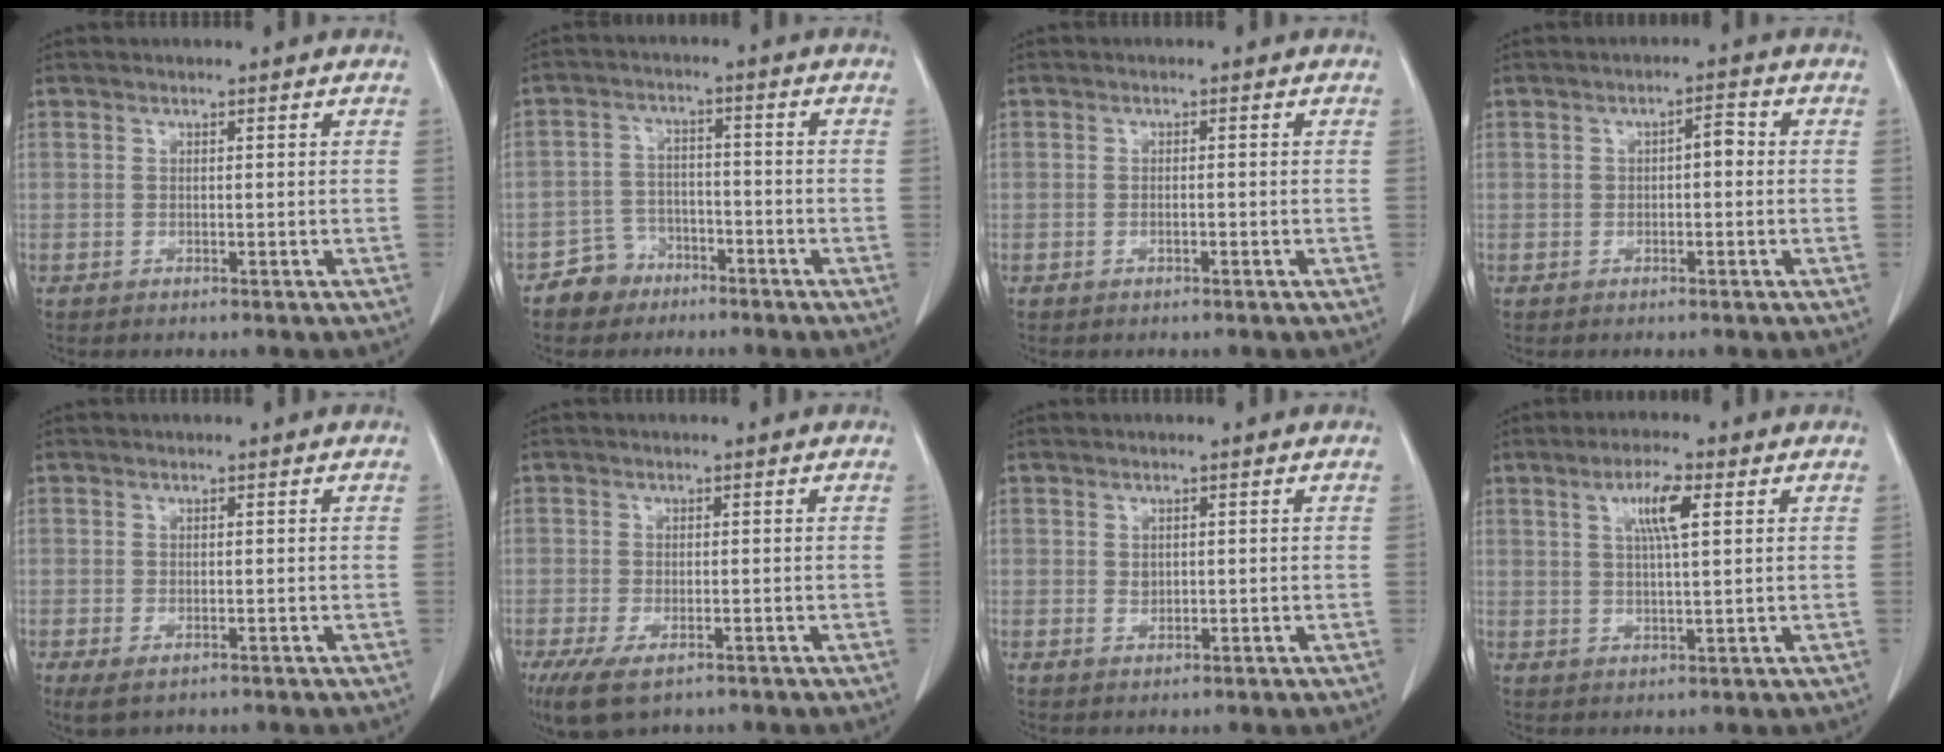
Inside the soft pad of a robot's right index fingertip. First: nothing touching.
{"total": 5.5, "force": [-3.7, 4.0, 0.1], "torque": [0.009, 0.014, -0.064]}
{"total": 0.7, "force": [-0.4, 0.2, 0.6], "torque": [-0.011, 0.001, -0.006]}
{"total": 2.5, "force": [0.0, 1.1, 2.2], "torque": [-0.032, 0.017, -0.002]}
{"total": 3.2, "force": [-1.7, 1.5, 2.2], "torque": [-0.044, -0.008, -0.020]}
{"total": 6.7, "force": [-4.1, 2.7, 4.5], "torque": [-0.084, -0.015, -0.069]}
{"total": 1.3, "force": [0.1, 1.0, 0.8], "torque": [-0.014, -0.001, 0.005]}
{"total": 5.6, "force": [2.1, 0.7, 5.1], "torque": [-0.094, 0.003, 0.038]}